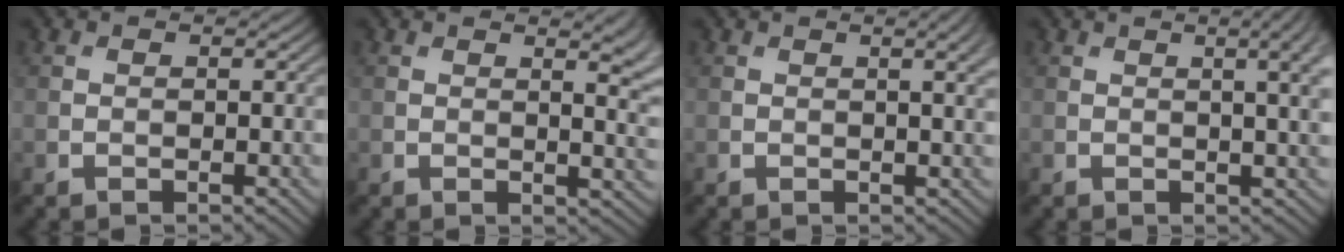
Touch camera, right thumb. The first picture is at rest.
{"total": 6.1, "force": [2.2, 2.2, 5.2], "torque": [-0.054, 0.006, 0.028]}
{"total": 3.4, "force": [1.2, 0.8, 3.1], "torque": [-0.039, 0.004, 0.016]}
{"total": 6.5, "force": [2.0, 2.0, 5.9], "torque": [-0.062, 0.018, 0.017]}